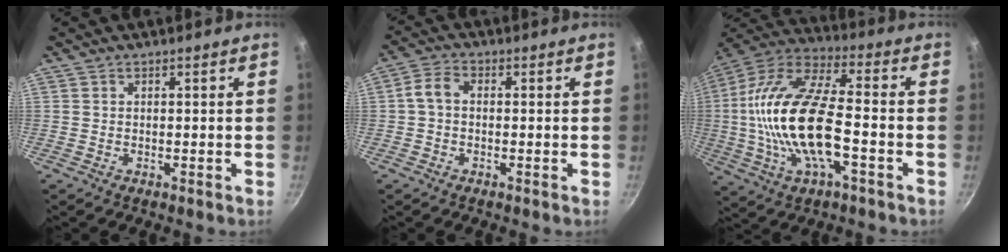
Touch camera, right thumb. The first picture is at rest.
{"total": 3.7, "force": [-0.4, 2.6, 2.7], "torque": [-0.057, 0.019, -0.016]}
{"total": 21.5, "force": [-3.3, 8.9, 19.2], "torque": [-0.377, 0.031, -0.077]}